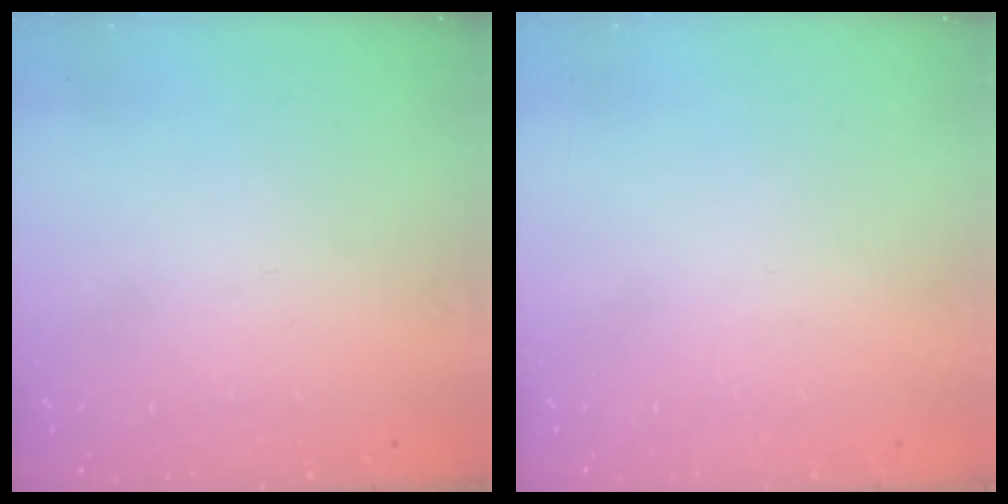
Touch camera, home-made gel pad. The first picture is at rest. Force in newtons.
{"total": 1.6, "press": 1.6, "slide": 0.1}